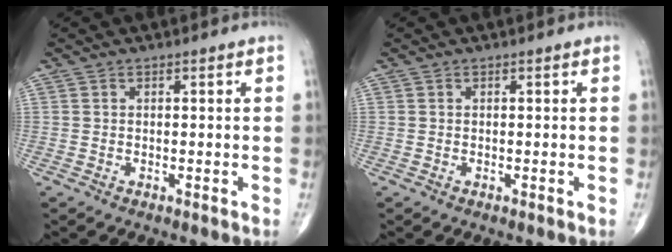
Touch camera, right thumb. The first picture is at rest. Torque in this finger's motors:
{"motor_torque": [0.07, 0.07, -0.08, 0.01, 0.00]}